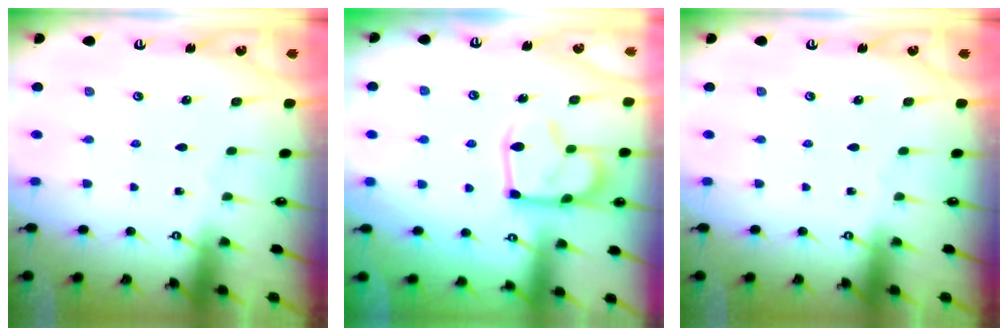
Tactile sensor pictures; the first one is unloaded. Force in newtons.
{"total": 8.7, "press": 8.6, "slide": 1.3}
{"total": 0.0}